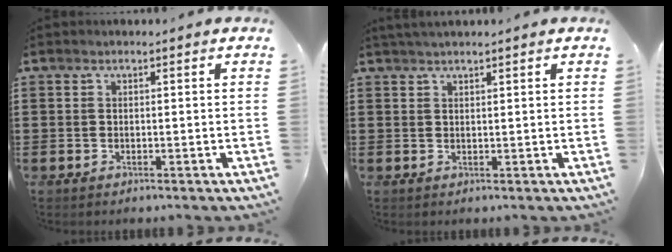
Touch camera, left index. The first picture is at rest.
{"total": 1.3, "force": [1.1, 0.0, 0.5], "torque": [-0.013, 0.000, 0.022]}